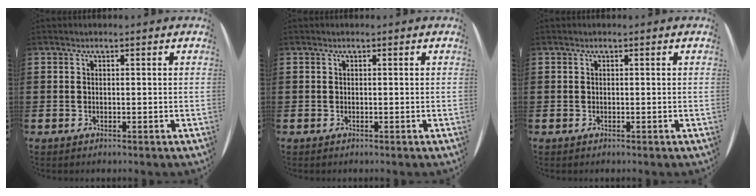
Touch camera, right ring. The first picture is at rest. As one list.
[{"total": 0.0}, {"total": 0.0}]